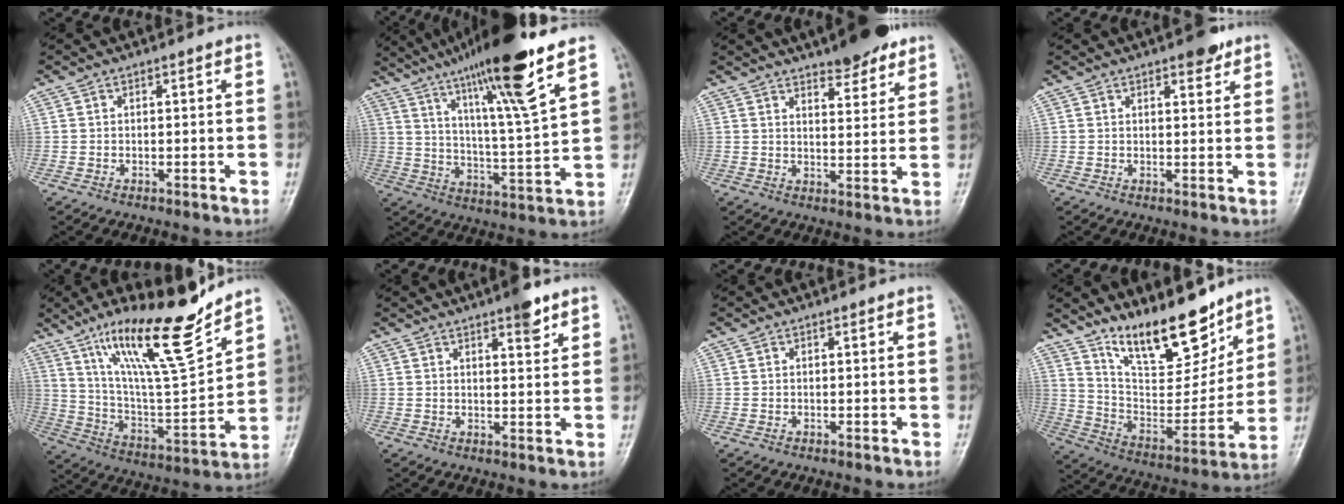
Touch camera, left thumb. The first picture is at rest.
{"total": 19.4, "force": [12.4, 1.2, 14.9], "torque": [-0.237, -0.055, 0.205]}
{"total": 8.4, "force": [6.4, 2.7, 4.6], "torque": [-0.039, -0.042, 0.094]}
{"total": 3.8, "force": [2.6, 1.5, 2.4], "torque": [-0.020, -0.012, 0.034]}
{"total": 20.6, "force": [14.6, 3.4, 14.1], "torque": [-0.206, -0.083, 0.259]}
{"total": 4.5, "force": [3.0, 1.2, 3.1], "torque": [-0.034, -0.017, 0.041]}
{"total": 0.0}
{"total": 17.9, "force": [13.2, 6.3, 10.3], "torque": [-0.119, -0.087, 0.236]}